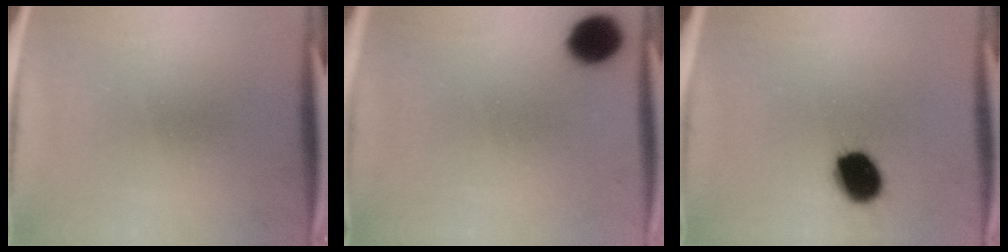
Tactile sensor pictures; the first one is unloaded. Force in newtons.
{"total": 9.3}
{"total": 10.7}